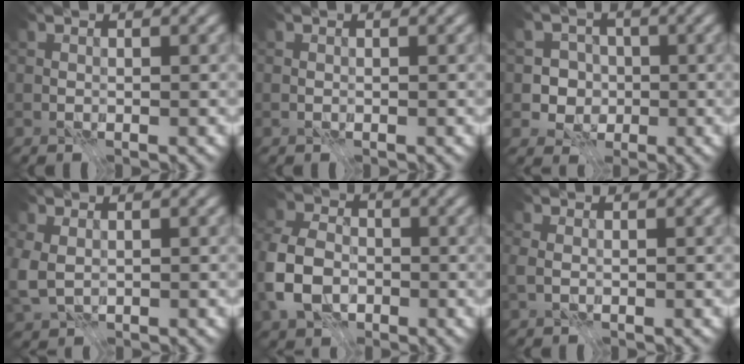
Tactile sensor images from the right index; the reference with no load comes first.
{"total": 0.0}
{"total": 3.5, "force": [-0.7, 3.3, 1.0], "torque": [0.003, 0.005, -0.030]}
{"total": 3.7, "force": [-0.2, 2.7, 2.5], "torque": [-0.073, -0.009, -0.002]}
{"total": 7.4, "force": [-2.5, 5.4, 4.4], "torque": [-0.105, 0.001, -0.067]}
{"total": 1.3, "force": [-0.2, 0.8, 0.9], "torque": [-0.023, 0.001, -0.006]}